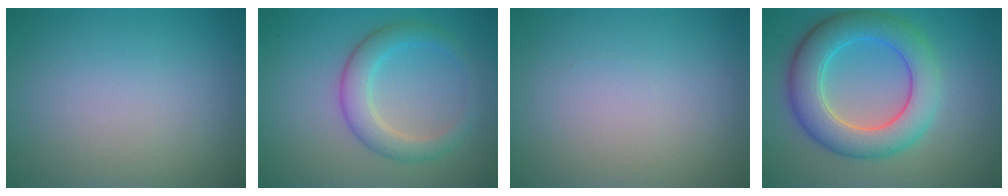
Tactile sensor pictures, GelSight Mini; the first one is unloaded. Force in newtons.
{"total": 3.6, "press": 3.6, "slide": 0.1}
{"total": 0.0}
{"total": 7.3, "press": 7.3, "slide": 0.3}